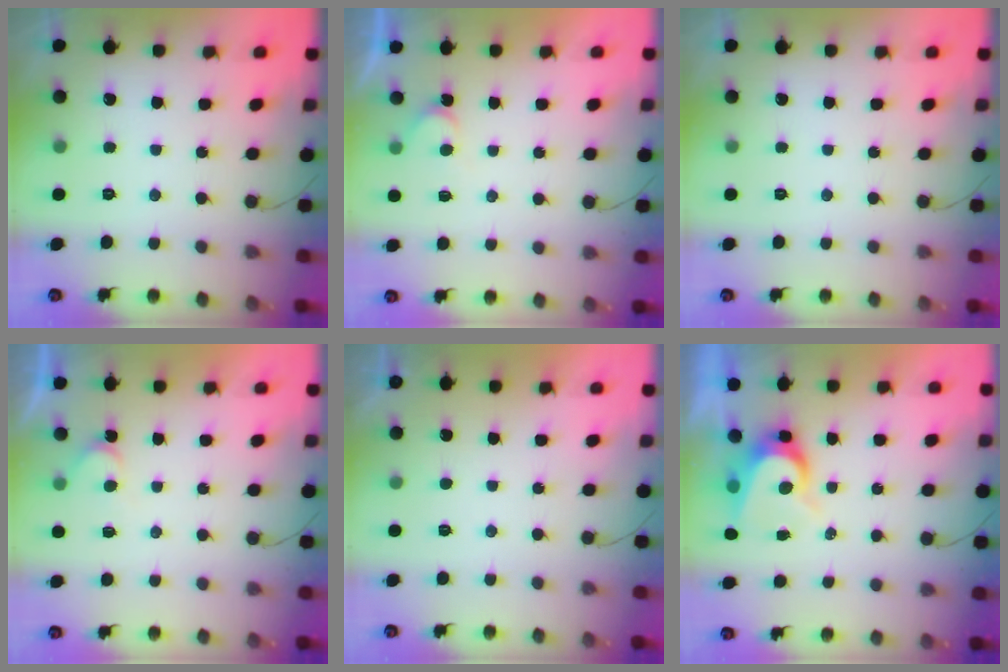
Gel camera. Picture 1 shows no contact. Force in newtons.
{"total": 3.9, "press": 3.9, "slide": 0.2}
{"total": 0.0}
{"total": 3.9, "press": 3.9, "slide": 0.2}
{"total": 1.2, "press": 1.1, "slide": 0.3}
{"total": 6.5, "press": 6.5, "slide": 0.7}